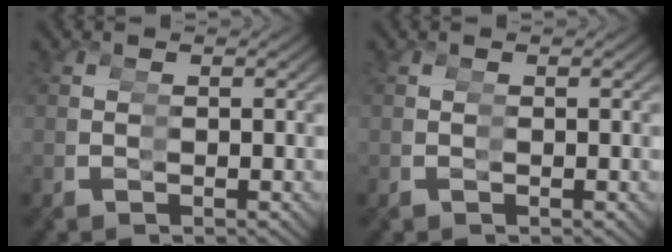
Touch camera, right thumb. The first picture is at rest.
{"total": 0.0}